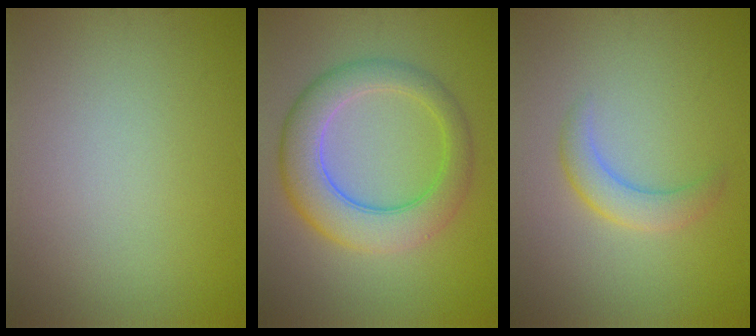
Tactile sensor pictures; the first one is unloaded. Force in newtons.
{"total": 6.5, "press": 6.5, "slide": 0.1}
{"total": 2.5, "press": 2.5, "slide": 0.1}